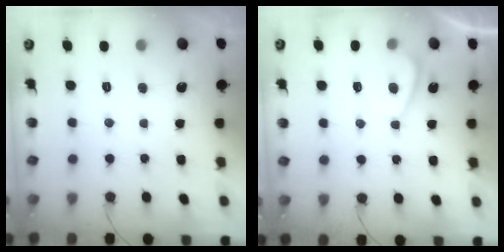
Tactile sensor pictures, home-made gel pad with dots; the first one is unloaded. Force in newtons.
{"total": 3.2, "press": 3.1, "slide": 0.7}